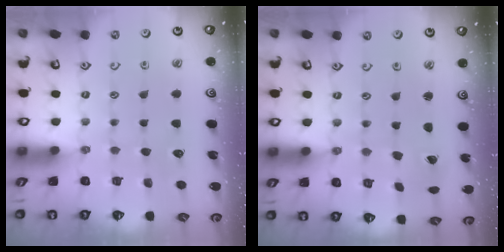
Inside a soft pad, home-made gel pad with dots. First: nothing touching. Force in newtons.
{"total": 0.9, "press": 0.8, "slide": 0.4}